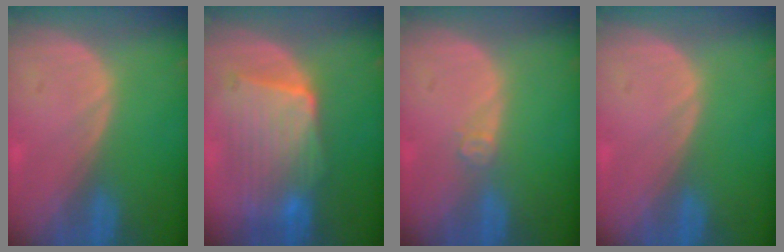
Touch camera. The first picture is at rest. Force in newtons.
{"total": 9.1, "press": 8.6, "slide": 2.7}
{"total": 1.7, "press": 1.4, "slide": 1.0}
{"total": 0.0}